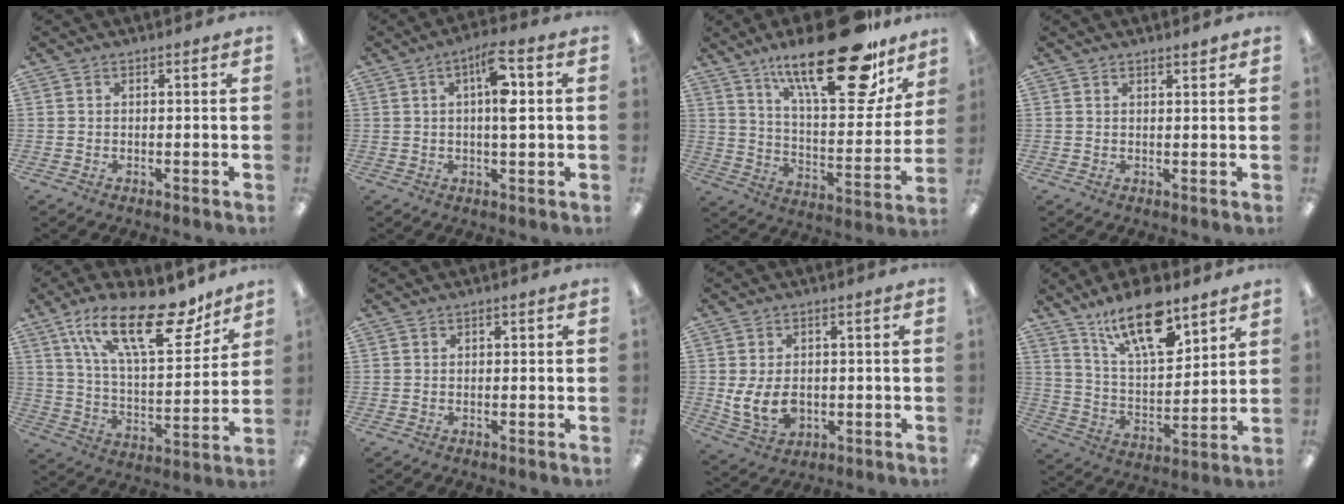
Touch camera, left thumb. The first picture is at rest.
{"total": 8.1, "force": [1.9, 2.5, 7.5], "torque": [-0.119, 0.002, 0.027]}
{"total": 27.2, "force": [18.2, 8.8, 18.2], "torque": [-0.270, -0.111, 0.294]}
{"total": 1.5, "force": [1.4, 0.3, 0.6], "torque": [-0.005, -0.004, 0.023]}
{"total": 23.4, "force": [14.4, 9.4, 15.9], "torque": [-0.261, -0.068, 0.245]}
{"total": 0.0}
{"total": 7.9, "force": [-0.8, 5.7, 5.4], "torque": [-0.109, -0.001, -0.014]}
{"total": 17.9, "force": [12.4, 6.6, 11.1], "torque": [-0.192, -0.060, 0.209]}